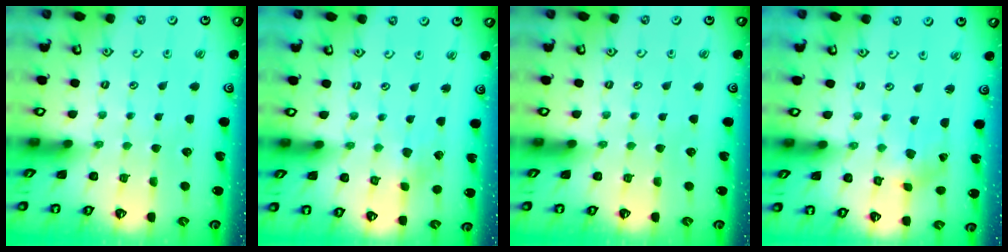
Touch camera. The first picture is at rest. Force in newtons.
{"total": 2.5, "press": 2.4, "slide": 0.5}
{"total": 0.0}
{"total": 1.1, "press": 1.0, "slide": 0.1}